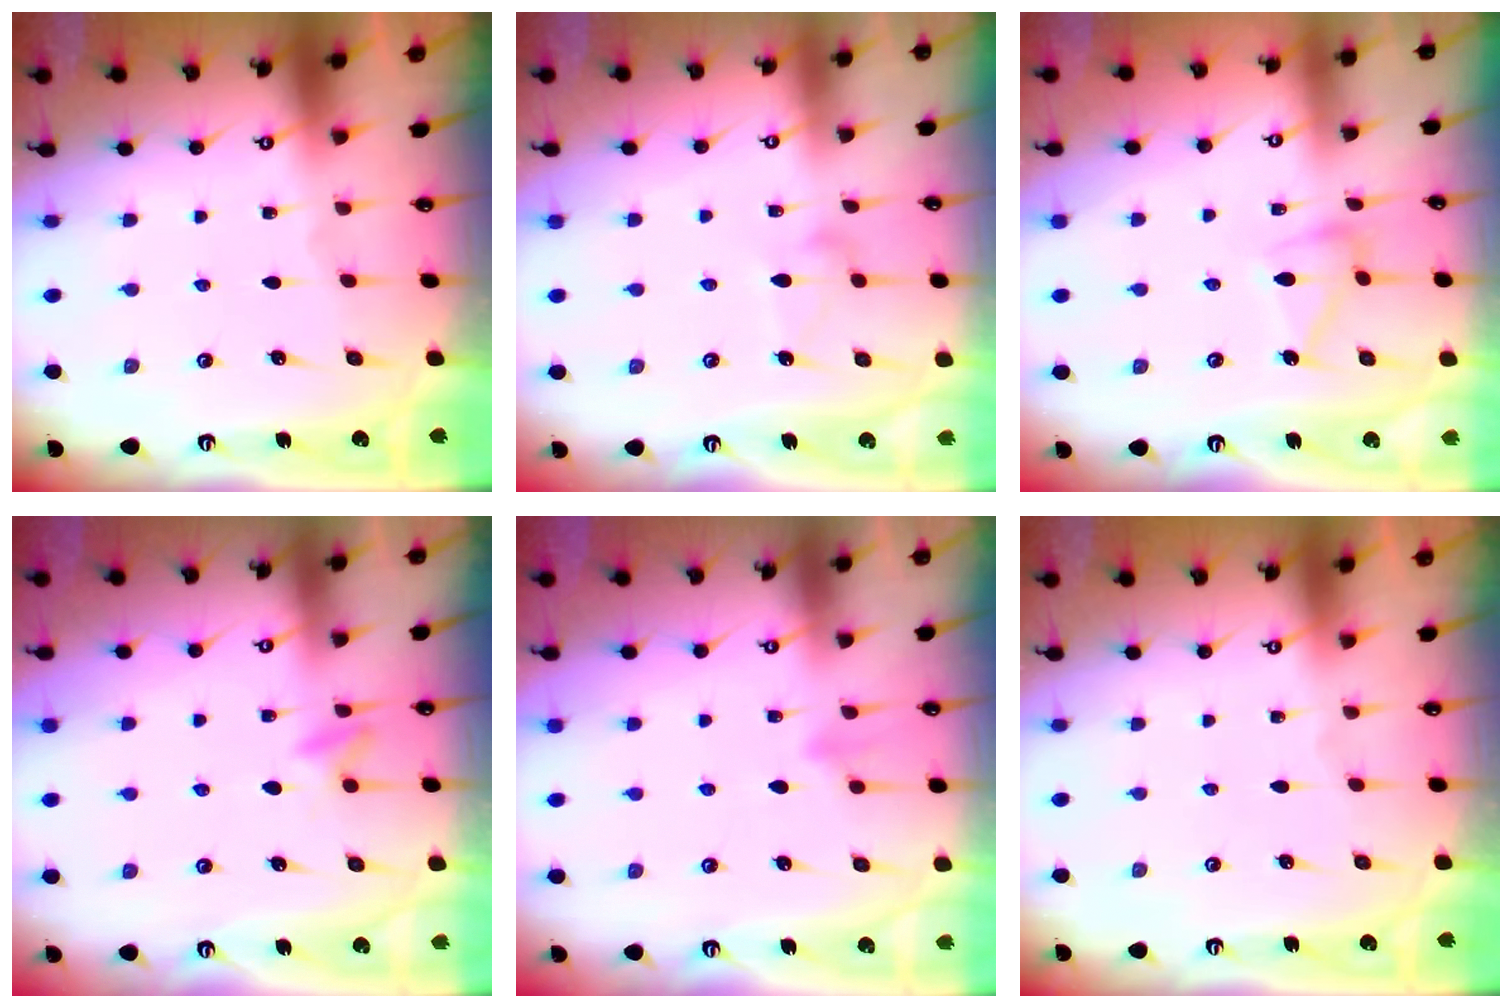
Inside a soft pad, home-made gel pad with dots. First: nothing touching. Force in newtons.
{"total": 7.8, "press": 7.8, "slide": 0.2}
{"total": 10.4, "press": 10.4, "slide": 0.5}
{"total": 5.2, "press": 5.1, "slide": 1.0}
{"total": 7.7, "press": 7.5, "slide": 1.5}
{"total": 0.0}